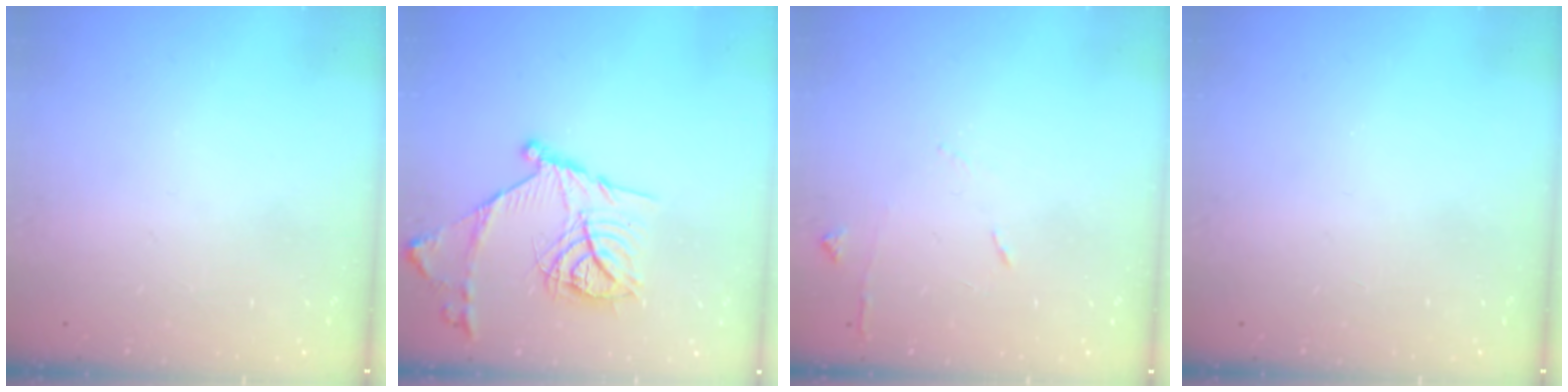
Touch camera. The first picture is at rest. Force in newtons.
{"total": 18.4, "press": 18.4, "slide": 1.3}
{"total": 6.2, "press": 6.1, "slide": 0.8}
{"total": 0.0}